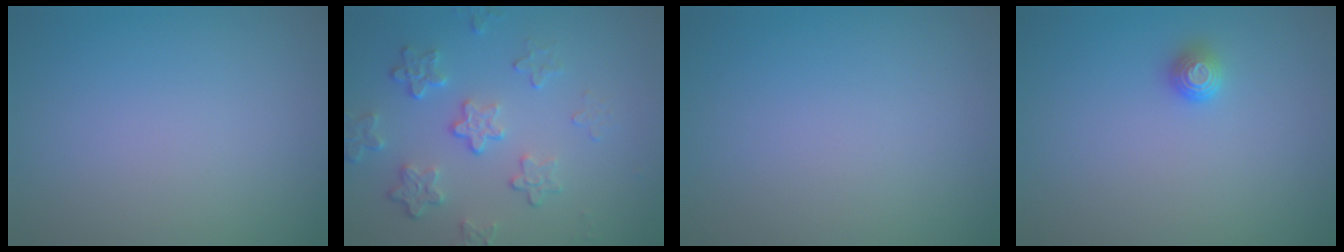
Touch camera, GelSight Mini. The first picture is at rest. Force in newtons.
{"total": 4.4, "press": 3.2, "slide": 3.0}
{"total": 0.0}
{"total": 1.2, "press": 1.1, "slide": 0.4}